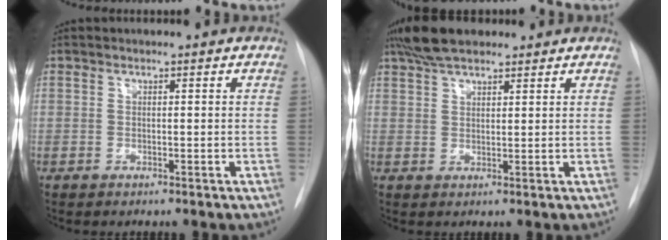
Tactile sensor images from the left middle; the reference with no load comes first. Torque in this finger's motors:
{"motor_torque": [0.73, -0.69, 0.12, 0.04]}